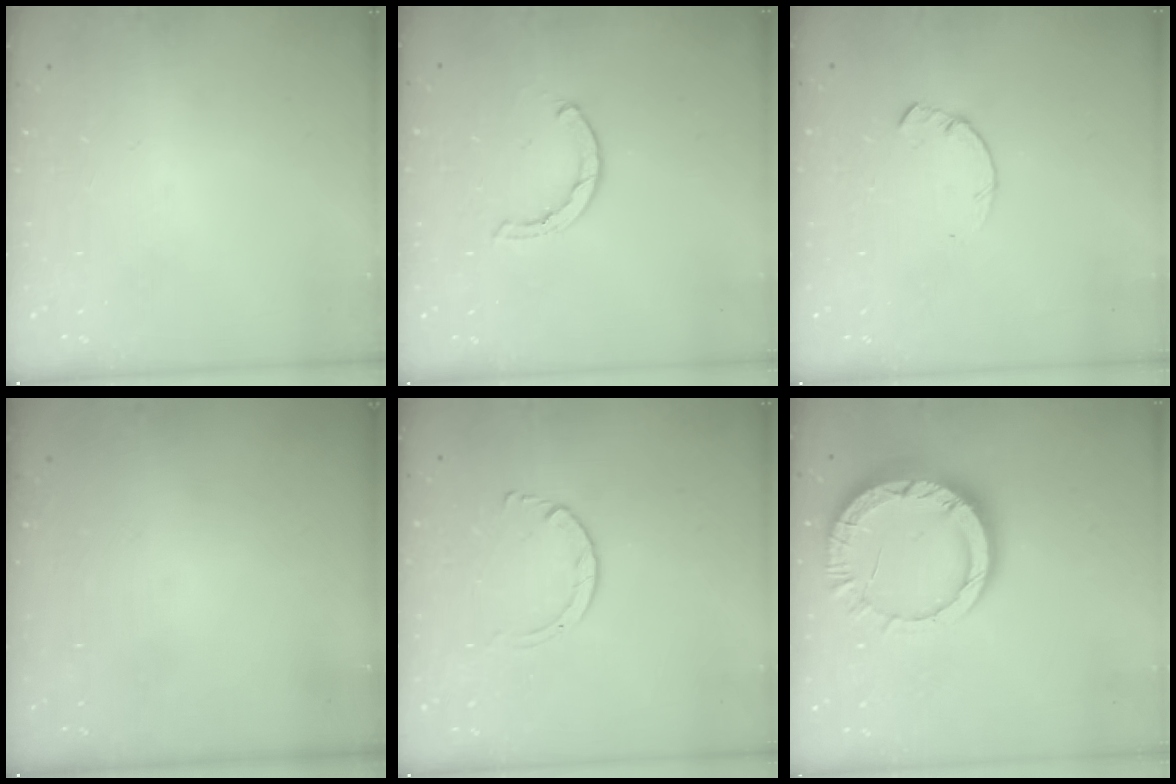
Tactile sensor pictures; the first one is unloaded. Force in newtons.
{"total": 1.7, "press": 1.6, "slide": 0.3}
{"total": 1.4, "press": 1.4, "slide": 0.2}
{"total": 0.0}
{"total": 2.9, "press": 2.9, "slide": 0.2}
{"total": 12.6, "press": 12.6, "slide": 1.1}